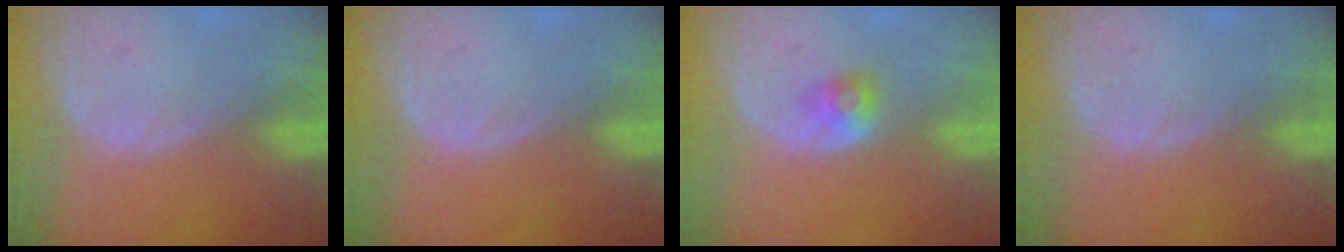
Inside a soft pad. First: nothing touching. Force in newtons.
{"total": 0.0}
{"total": 2.7, "press": 2.4, "slide": 1.2}
{"total": 0.0}